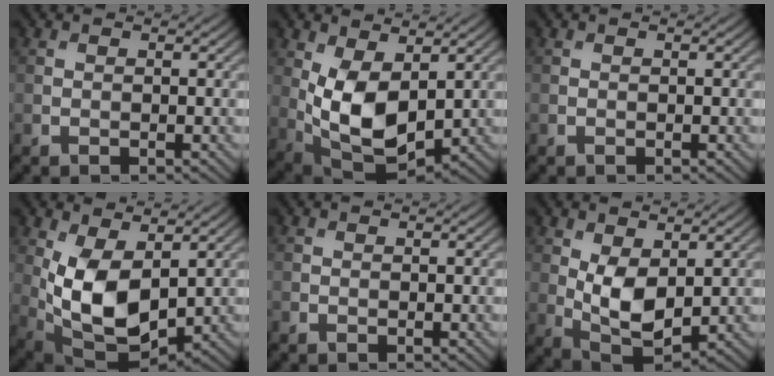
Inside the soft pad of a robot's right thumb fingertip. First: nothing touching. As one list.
[{"total": 9.3, "force": [1.2, 5.3, 7.5], "torque": [-0.172, -0.012, 0.026]}, {"total": 0.0}, {"total": 10.2, "force": [1.2, 5.7, 8.4], "torque": [-0.192, -0.012, 0.025]}, {"total": 0.5, "force": [-0.4, -0.2, -0.3], "torque": [0.010, -0.005, -0.007]}, {"total": 6.5, "force": [0.7, 3.7, 5.3], "torque": [-0.115, -0.006, 0.020]}]